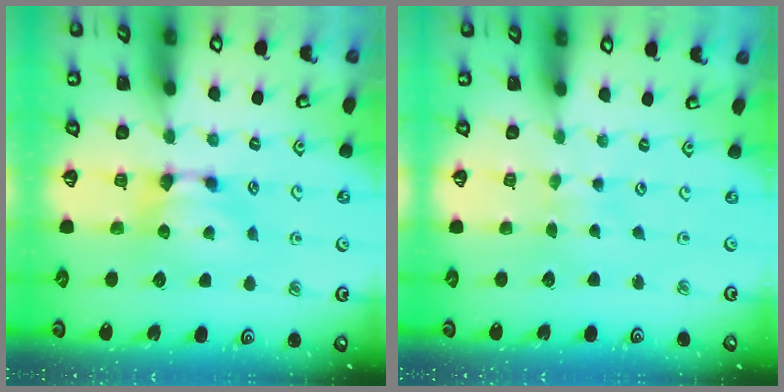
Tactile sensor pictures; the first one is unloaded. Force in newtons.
{"total": 4.0, "press": 4.0, "slide": 0.1}